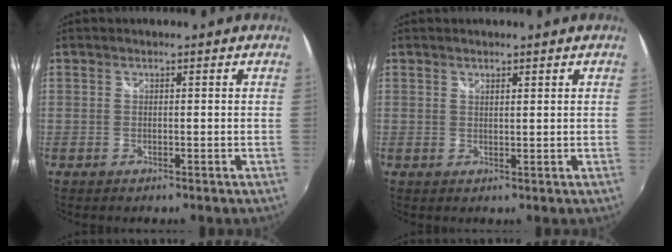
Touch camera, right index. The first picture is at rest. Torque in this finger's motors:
{"motor_torque": [-0.19, 0.28, -0.06, 0.00]}